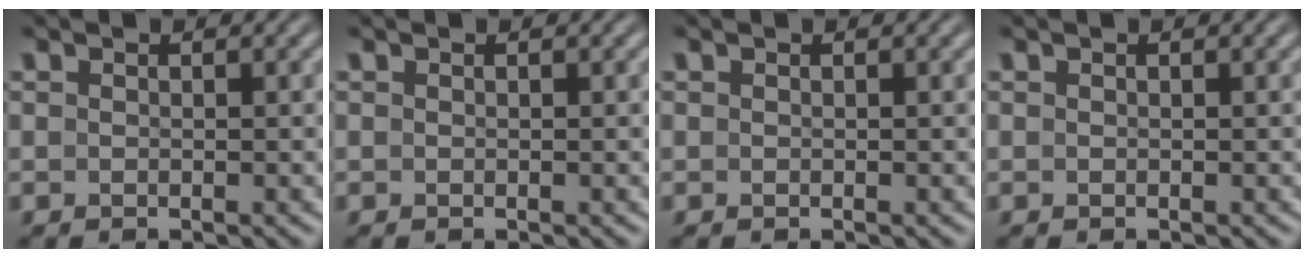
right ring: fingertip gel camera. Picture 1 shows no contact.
{"total": 0.0}
{"total": 0.0}
{"total": 0.0}